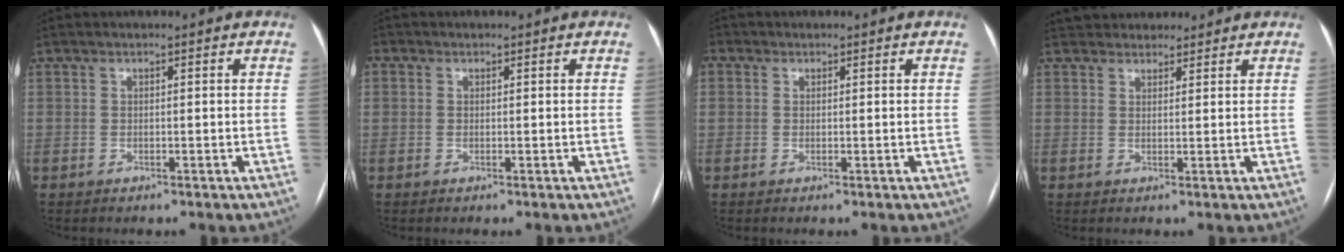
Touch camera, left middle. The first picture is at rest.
{"total": 1.1, "force": [0.3, 1.0, 0.4], "torque": [-0.013, 0.004, 0.008]}
{"total": 2.0, "force": [0.7, 1.8, 0.6], "torque": [-0.019, 0.009, 0.015]}
{"total": 6.6, "force": [6.0, 2.6, 1.1], "torque": [-0.002, 0.030, 0.085]}